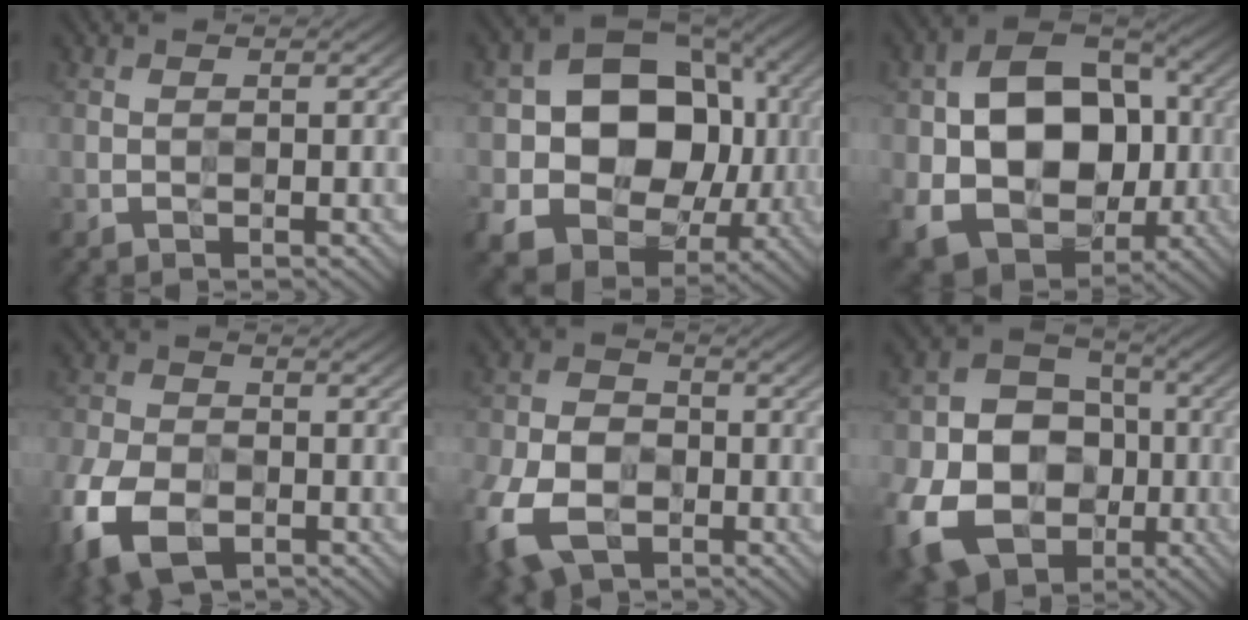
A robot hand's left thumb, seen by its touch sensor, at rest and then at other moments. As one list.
[{"total": 16.5, "force": [-0.7, 13.1, 10.1], "torque": [-0.176, -0.029, -0.008]}, {"total": 16.8, "force": [-1.6, 12.5, 11.1], "torque": [-0.196, -0.021, -0.017]}, {"total": 11.9, "force": [-6.1, 7.1, 7.4], "torque": [-0.202, -0.044, -0.116]}, {"total": 13.5, "force": [-6.4, 8.8, 8.0], "torque": [-0.221, -0.053, -0.118]}, {"total": 18.2, "force": [-5.9, 14.0, 10.1], "torque": [-0.246, -0.044, -0.107]}]